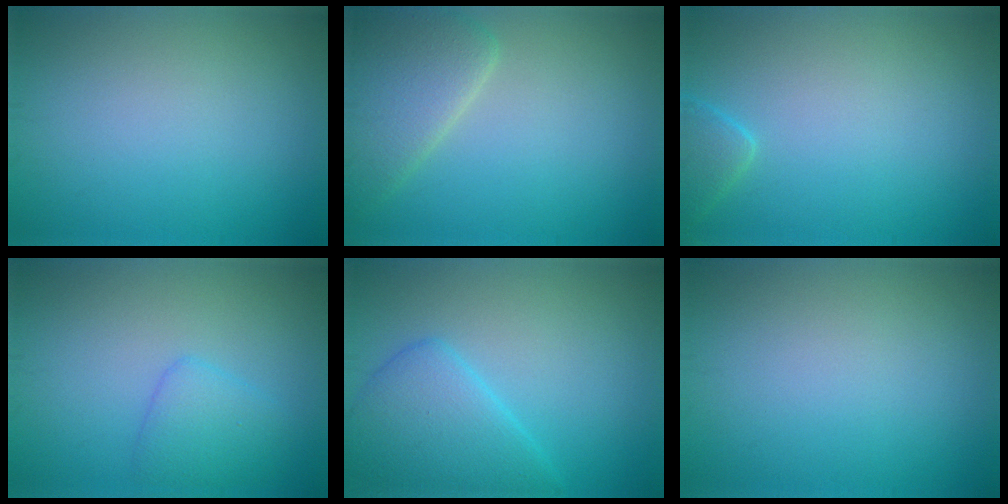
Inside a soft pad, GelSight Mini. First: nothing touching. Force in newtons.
{"total": 4.9, "press": 4.8, "slide": 0.5}
{"total": 1.9, "press": 1.9, "slide": 0.2}
{"total": 2.5, "press": 2.4, "slide": 0.2}
{"total": 4.9, "press": 4.9, "slide": 0.1}
{"total": 0.0}